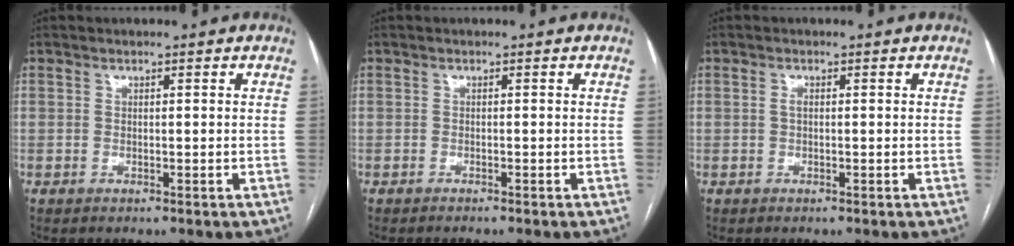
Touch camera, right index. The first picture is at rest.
{"total": 0.9, "force": [-0.8, -0.1, 0.4], "torque": [-0.001, 0.001, -0.012]}
{"total": 1.0, "force": [0.2, 0.5, 0.8], "torque": [-0.016, 0.001, 0.002]}